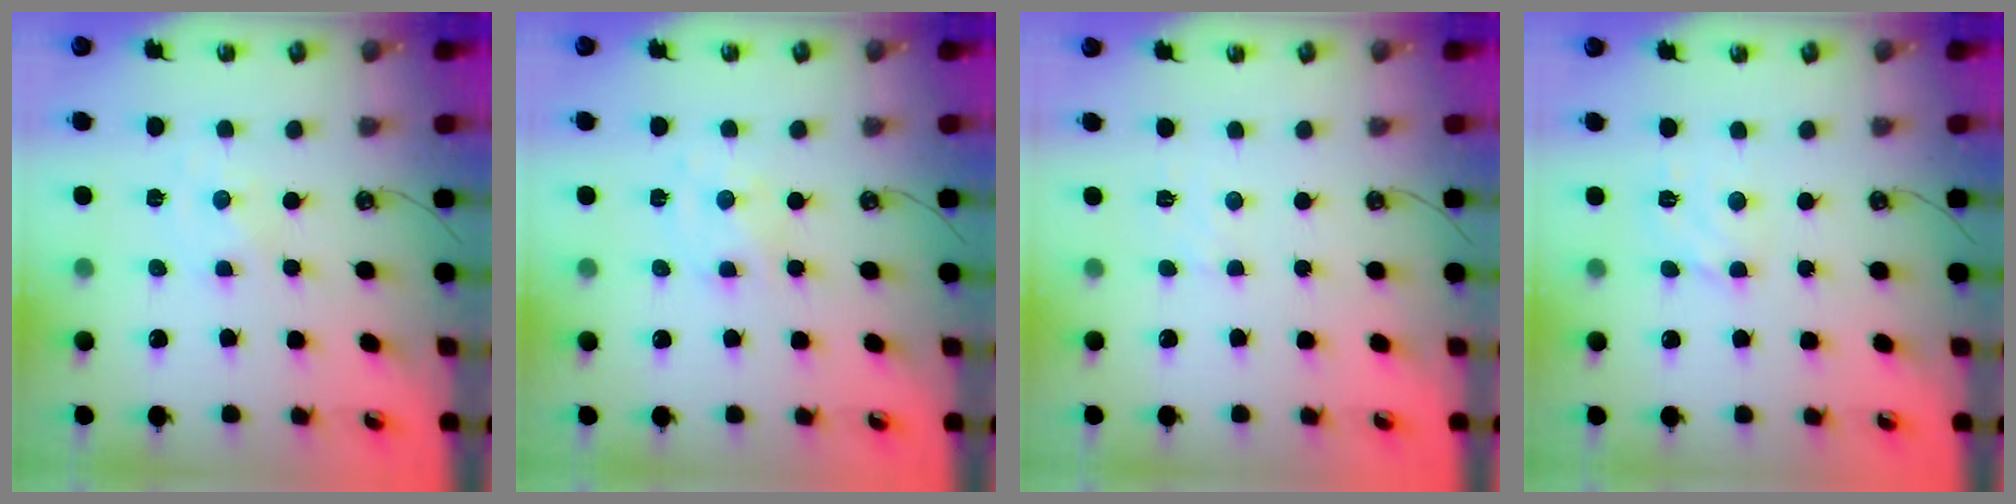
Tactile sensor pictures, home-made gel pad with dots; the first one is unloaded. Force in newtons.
{"total": 1.0, "press": 1.0, "slide": 0.2}
{"total": 3.9, "press": 3.9, "slide": 0.5}
{"total": 3.5, "press": 3.5, "slide": 0.2}